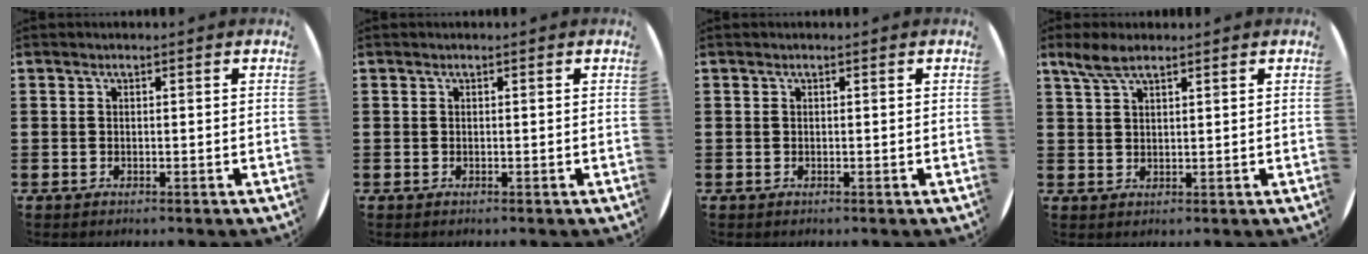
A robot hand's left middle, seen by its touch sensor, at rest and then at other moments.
{"total": 0.0}
{"total": 0.0}
{"total": 3.8, "force": [2.8, 1.2, 2.3], "torque": [-0.051, 0.005, 0.052]}